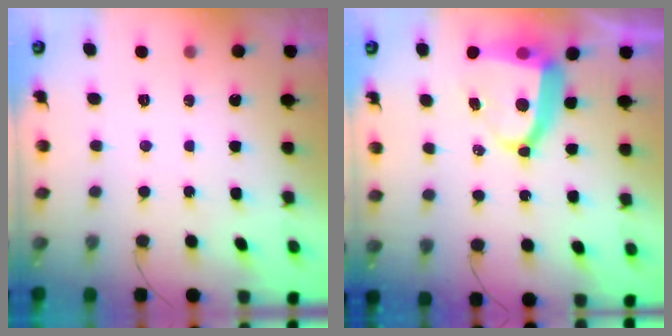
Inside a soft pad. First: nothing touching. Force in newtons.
{"total": 9.9, "press": 9.8, "slide": 1.3}